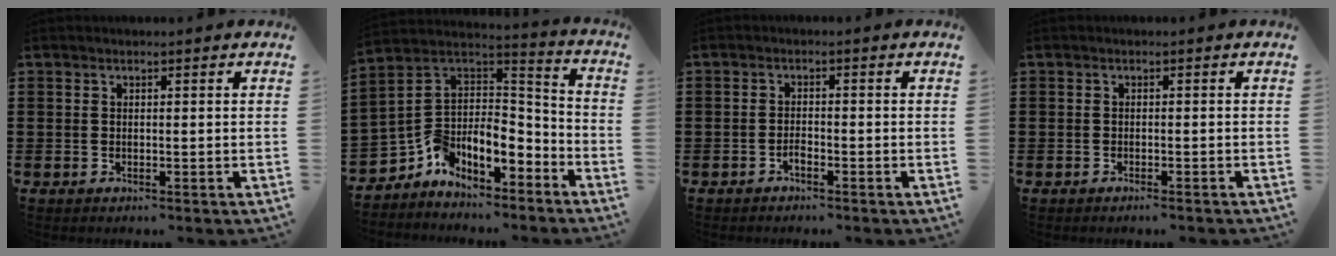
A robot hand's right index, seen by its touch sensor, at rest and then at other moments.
{"total": 7.3, "force": [-4.6, 4.6, 3.4], "torque": [-0.078, -0.009, -0.089]}
{"total": 1.2, "force": [-1.0, 0.1, 0.7], "torque": [-0.017, -0.006, -0.017]}
{"total": 0.7, "force": [-0.7, 0.0, 0.3], "torque": [-0.007, -0.002, -0.013]}